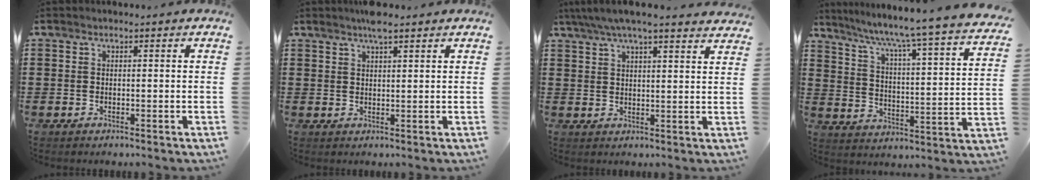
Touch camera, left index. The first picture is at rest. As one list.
[{"total": 3.4, "force": [2.6, 0.6, 2.1], "torque": [-0.045, 0.003, 0.047]}, {"total": 5.3, "force": [4.6, 0.4, 2.7], "torque": [-0.065, -0.013, 0.080]}, {"total": 6.0, "force": [4.8, -1.2, 3.3], "torque": [-0.084, -0.054, 0.068]}]